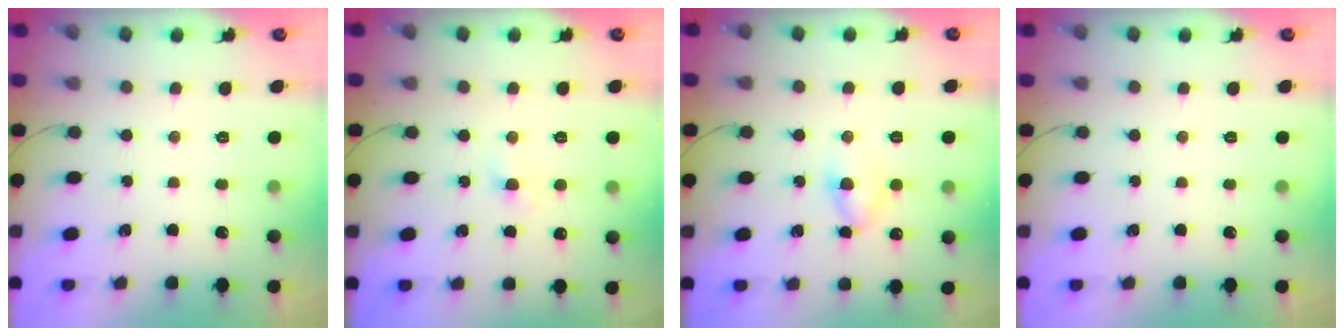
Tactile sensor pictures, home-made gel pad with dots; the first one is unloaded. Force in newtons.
{"total": 1.9, "press": 1.7, "slide": 0.8}
{"total": 4.2, "press": 3.9, "slide": 1.5}
{"total": 0.0}